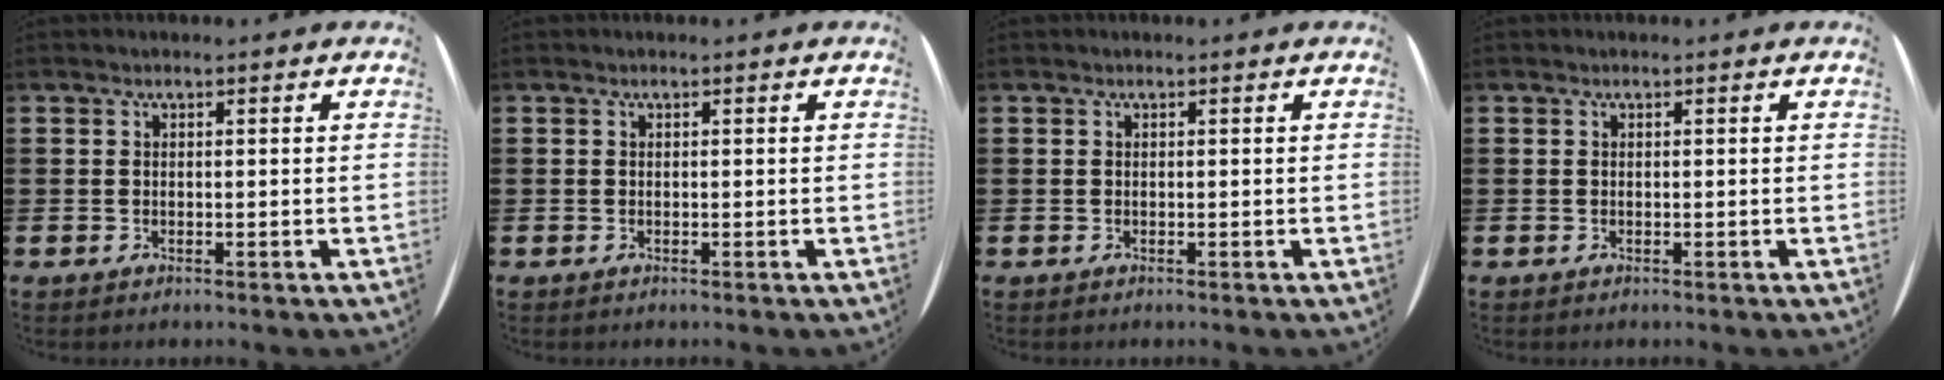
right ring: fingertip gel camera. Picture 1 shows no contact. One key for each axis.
{"total": 0.0}
{"total": 0.0}
{"total": 0.0}